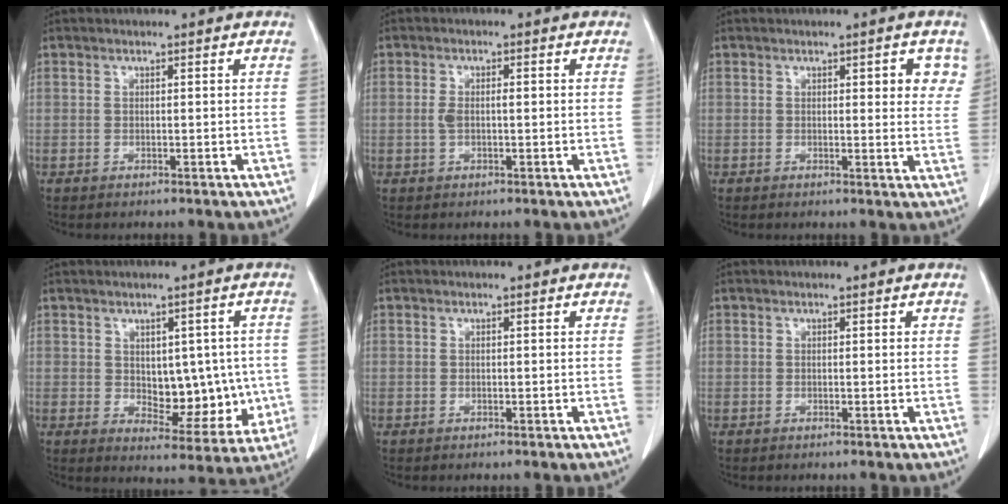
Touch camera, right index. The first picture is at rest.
{"total": 2.5, "force": [-0.2, 0.9, 2.3], "torque": [-0.053, 0.011, -0.003]}
{"total": 4.4, "force": [1.8, 1.5, 3.7], "torque": [-0.033, -0.003, 0.015]}
{"total": 9.1, "force": [-0.2, 5.4, 7.4], "torque": [-0.078, 0.008, 0.016]}
{"total": 0.0}
{"total": 0.0}